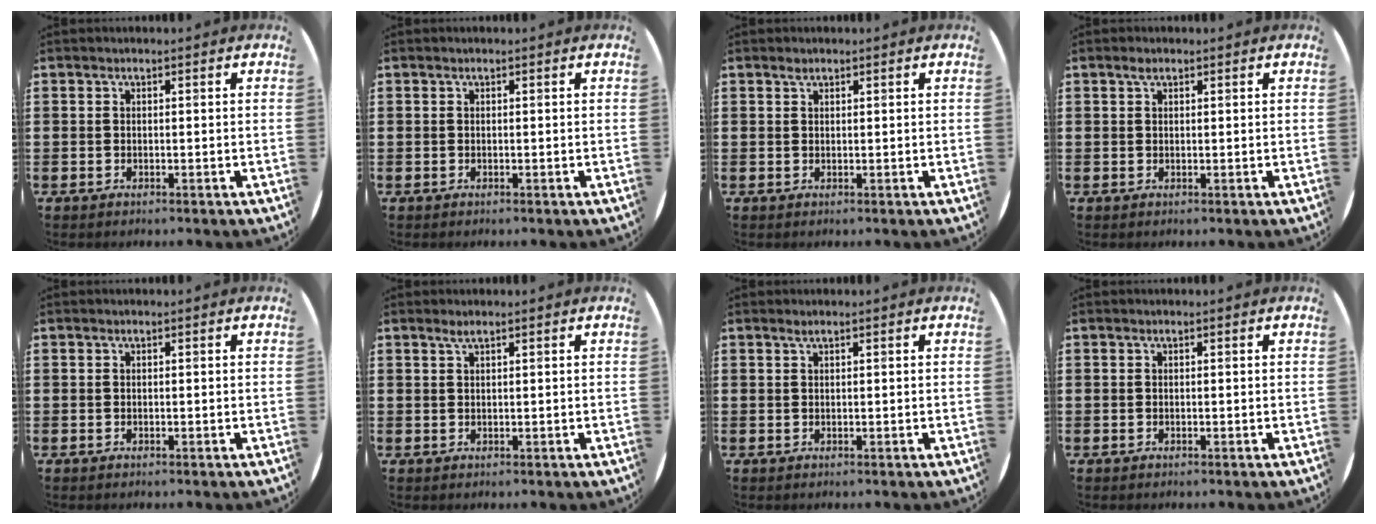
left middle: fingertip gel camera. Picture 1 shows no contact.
{"total": 0.0}
{"total": 0.6, "force": [0.5, 0.2, 0.1], "torque": [-0.004, 0.001, 0.010]}
{"total": 1.0, "force": [0.6, 0.4, 0.7], "torque": [-0.007, 0.001, 0.008]}
{"total": 0.0}
{"total": 1.0, "force": [0.7, 0.0, 0.7], "torque": [-0.015, 0.002, 0.013]}
{"total": 0.5, "force": [0.4, -0.1, 0.4], "torque": [-0.006, 0.000, 0.007]}
{"total": 0.0}